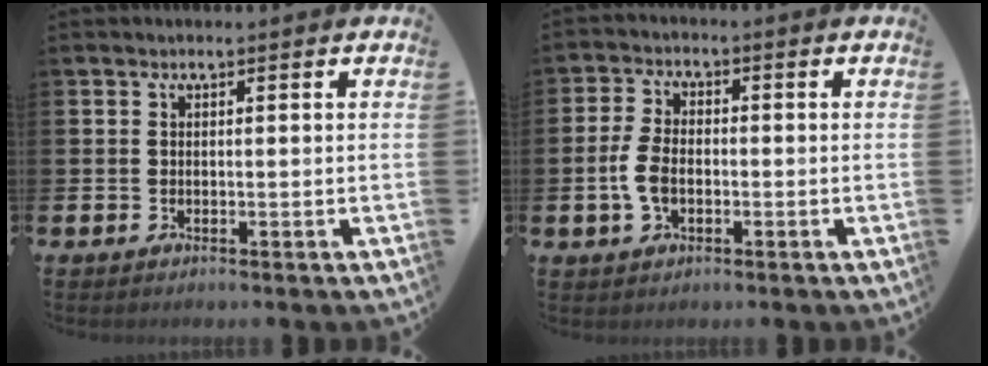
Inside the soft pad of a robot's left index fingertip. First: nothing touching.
{"total": 4.8, "force": [-0.7, 2.9, 3.7], "torque": [-0.073, 0.001, -0.017]}